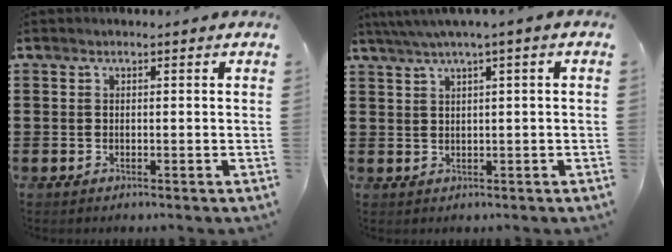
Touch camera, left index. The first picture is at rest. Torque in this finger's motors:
{"motor_torque": [1.20, -0.94, 0.84, 0.21]}